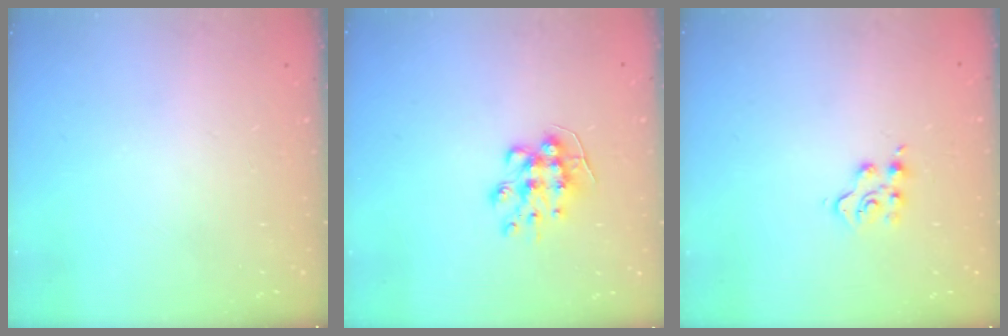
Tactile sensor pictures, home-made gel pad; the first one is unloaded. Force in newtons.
{"total": 9.0, "press": 9.0, "slide": 0.1}
{"total": 4.5, "press": 4.5, "slide": 0.4}